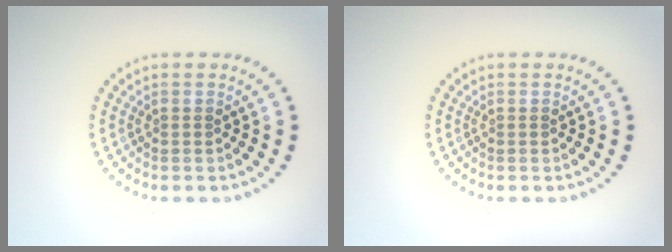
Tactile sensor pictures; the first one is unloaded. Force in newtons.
{"total": 0.0}